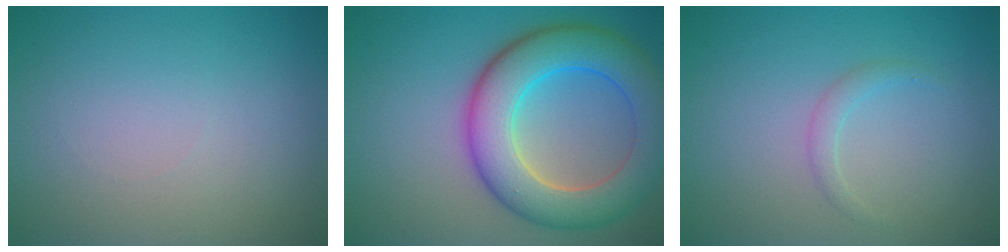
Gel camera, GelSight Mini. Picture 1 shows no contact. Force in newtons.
{"total": 9.0, "press": 9.0, "slide": 0.4}
{"total": 1.1, "press": 1.1, "slide": 0.2}